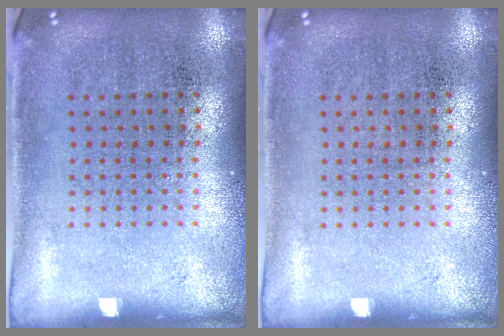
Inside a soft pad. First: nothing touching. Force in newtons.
{"total": 0.0}